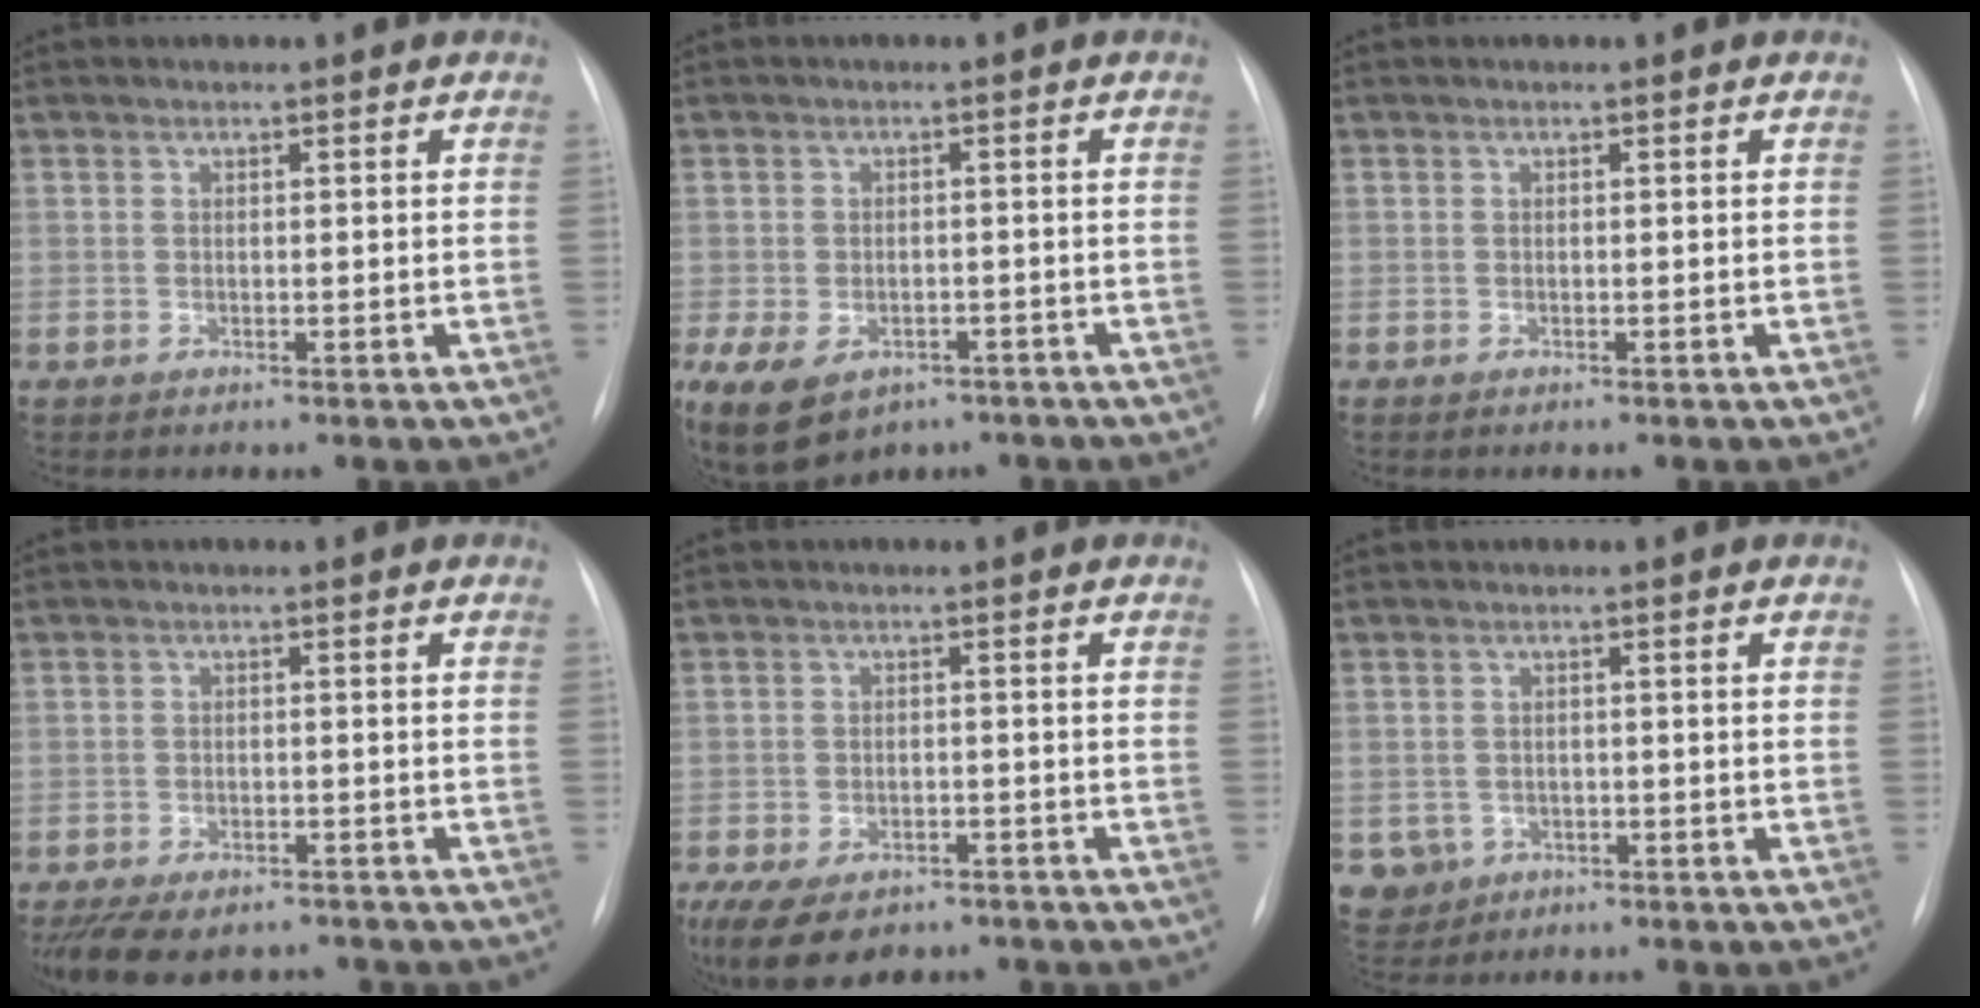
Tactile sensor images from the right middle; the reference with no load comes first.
{"total": 14.4, "force": [-7.8, 9.8, 7.2], "torque": [-0.183, -0.005, -0.105]}
{"total": 0.0}
{"total": 11.8, "force": [-9.5, 5.2, 4.6], "torque": [-0.098, -0.005, -0.128]}
{"total": 12.2, "force": [-8.3, 6.8, 5.7], "torque": [-0.131, -0.005, -0.116]}
{"total": 4.5, "force": [-1.8, 4.1, 0.3], "torque": [-0.008, 0.007, -0.025]}